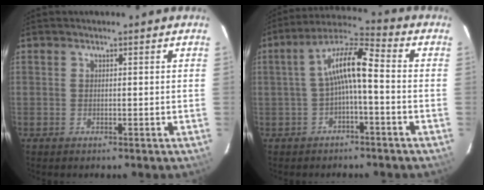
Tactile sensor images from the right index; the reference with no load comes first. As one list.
[{"total": 8.2, "force": [-1.3, 1.6, 8.0], "torque": [-0.165, 0.024, -0.025]}]